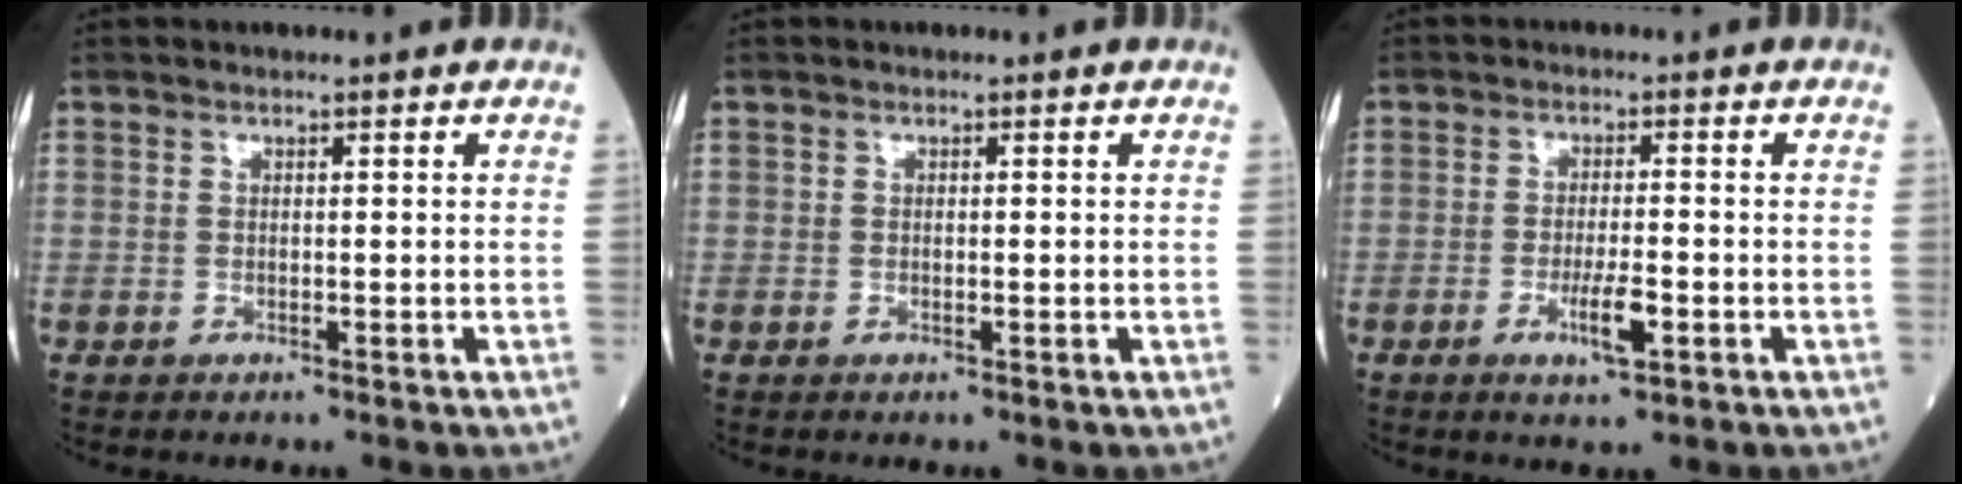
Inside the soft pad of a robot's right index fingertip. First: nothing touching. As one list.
[{"total": 0.8, "force": [-0.1, 0.4, 0.7], "torque": [-0.023, 0.000, 0.000]}, {"total": 5.1, "force": [-2.0, 1.1, 4.5], "torque": [-0.087, -0.004, -0.029]}]